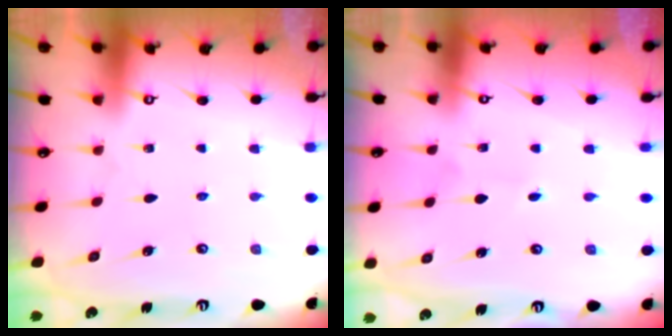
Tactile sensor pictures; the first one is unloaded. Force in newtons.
{"total": 1.1, "press": 1.1, "slide": 0.1}